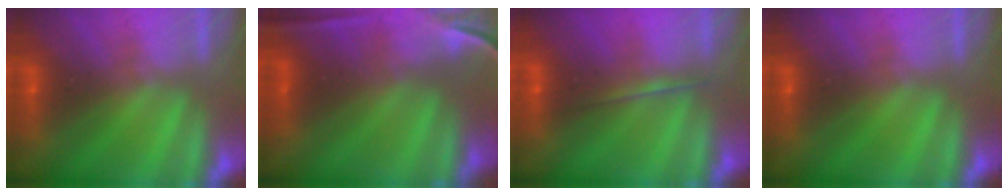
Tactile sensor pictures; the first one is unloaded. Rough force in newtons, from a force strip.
{"total": 7.6}
{"total": 1.7}
{"total": 0.0}